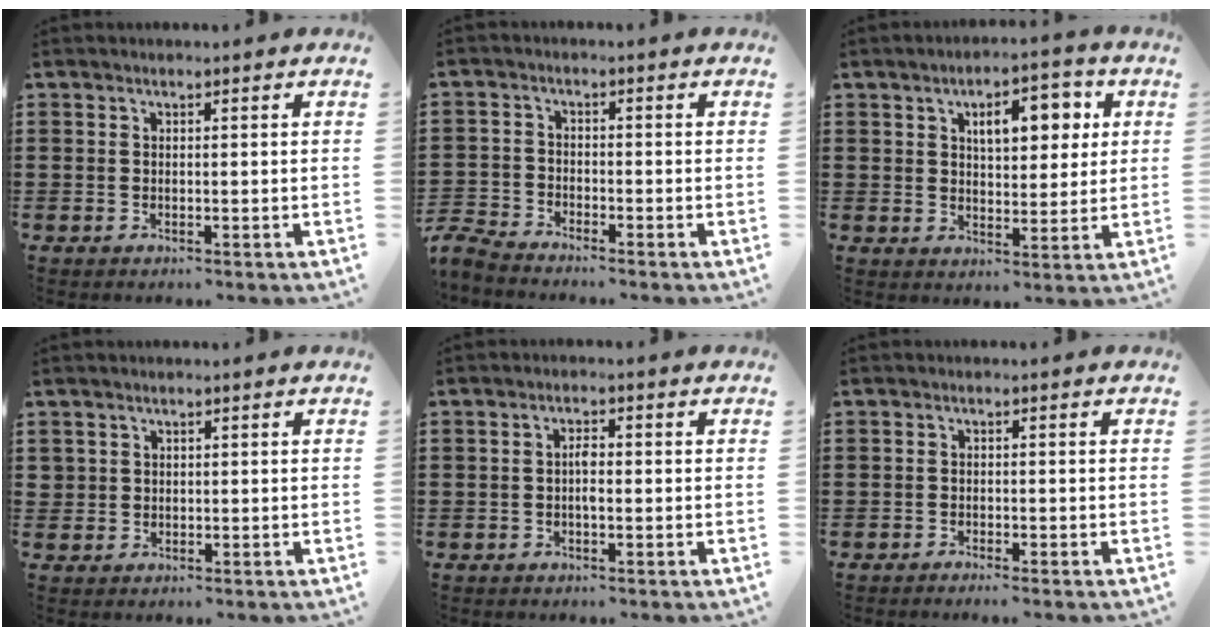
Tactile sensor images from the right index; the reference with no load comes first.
{"total": 3.3, "force": [-3.3, 0.3, 0.2], "torque": [-0.022, -0.004, -0.074]}
{"total": 7.3, "force": [2.9, 3.4, 5.7], "torque": [-0.082, -0.003, 0.039]}
{"total": 1.1, "force": [0.3, 1.0, 0.2], "torque": [-0.007, 0.004, 0.006]}
{"total": 2.2, "force": [-0.4, 0.7, 2.0], "torque": [-0.039, 0.003, -0.008]}
{"total": 1.0, "force": [-1.0, -0.1, 0.2], "torque": [-0.006, -0.001, -0.019]}